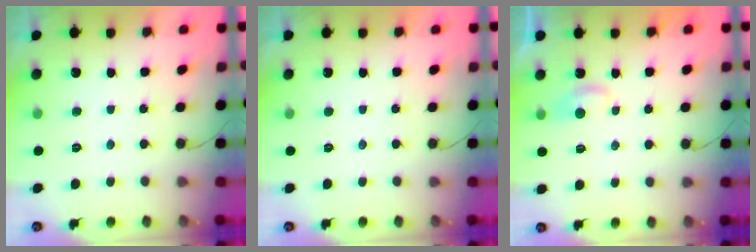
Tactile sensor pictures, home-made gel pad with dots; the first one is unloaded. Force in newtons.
{"total": 0.0}
{"total": 3.8, "press": 3.8, "slide": 0.3}